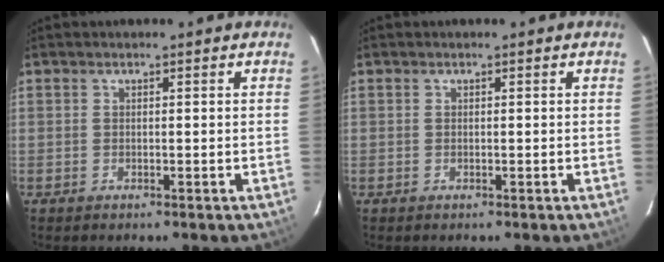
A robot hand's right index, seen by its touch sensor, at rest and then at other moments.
{"total": 0.0}